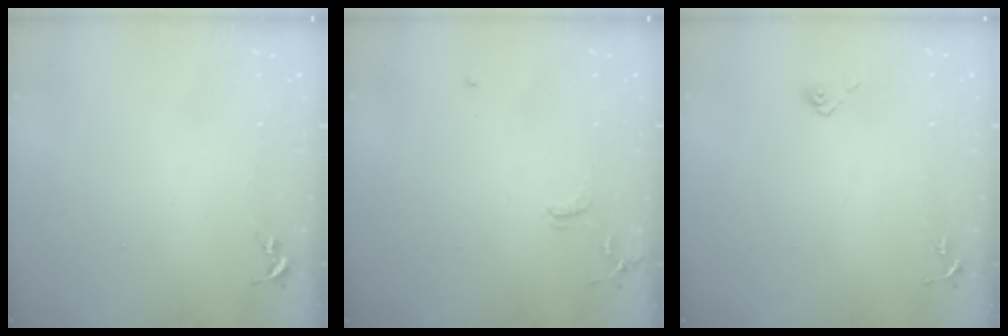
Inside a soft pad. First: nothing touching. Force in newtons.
{"total": 6.4, "press": 6.3, "slide": 0.8}
{"total": 5.0, "press": 4.4, "slide": 2.3}